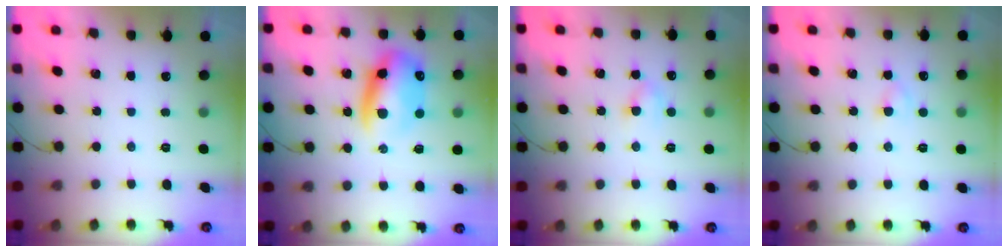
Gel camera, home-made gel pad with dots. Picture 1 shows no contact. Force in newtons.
{"total": 12.4, "press": 11.9, "slide": 3.2}
{"total": 4.0, "press": 3.8, "slide": 1.4}
{"total": 2.6, "press": 2.3, "slide": 1.2}